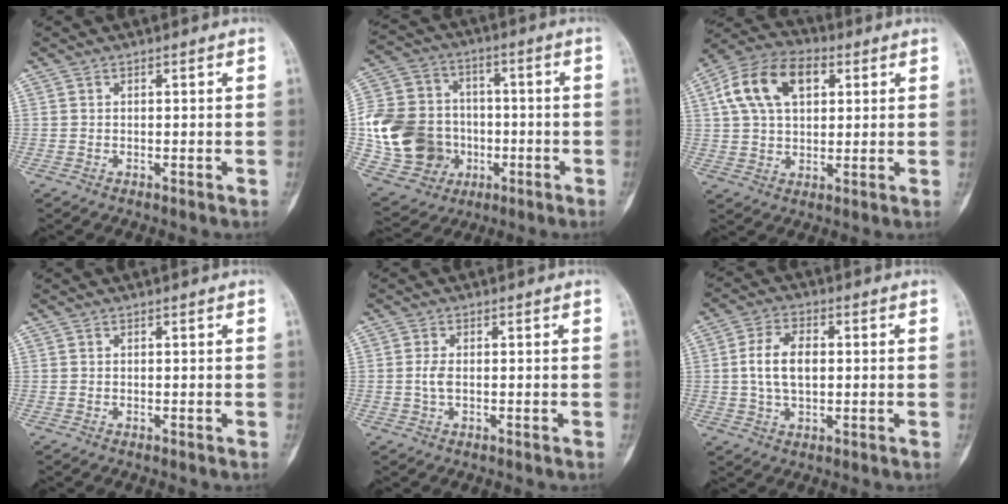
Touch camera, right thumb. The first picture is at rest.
{"total": 19.6, "force": [-3.1, 16.7, 9.7], "torque": [-0.176, 0.029, -0.042]}
{"total": 14.2, "force": [4.5, 8.9, 10.1], "torque": [-0.173, 0.015, 0.076]}
{"total": 0.0}
{"total": 2.0, "force": [-0.2, 1.0, 1.7], "torque": [-0.040, 0.001, -0.005]}
{"total": 8.0, "force": [0.5, 4.6, 6.5], "torque": [-0.119, 0.008, 0.008]}